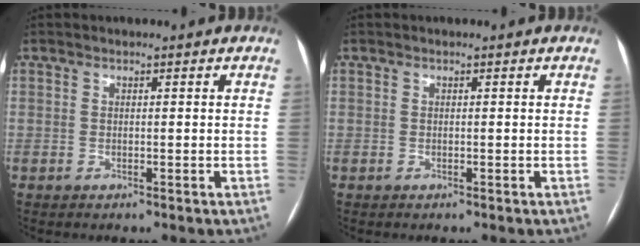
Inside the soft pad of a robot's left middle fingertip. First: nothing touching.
{"total": 0.0}